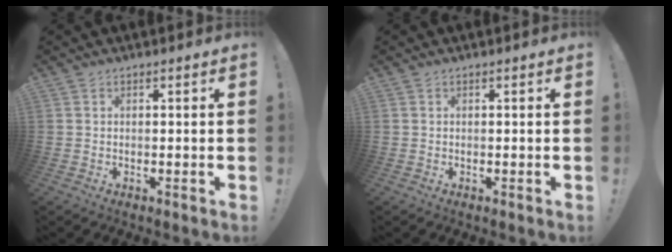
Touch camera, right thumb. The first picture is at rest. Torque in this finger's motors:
{"motor_torque": [-0.09, -0.08, 0.00, 0.00, 0.01]}